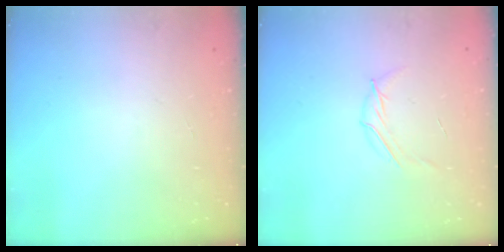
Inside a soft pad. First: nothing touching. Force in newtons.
{"total": 5.2, "press": 5.1, "slide": 1.0}